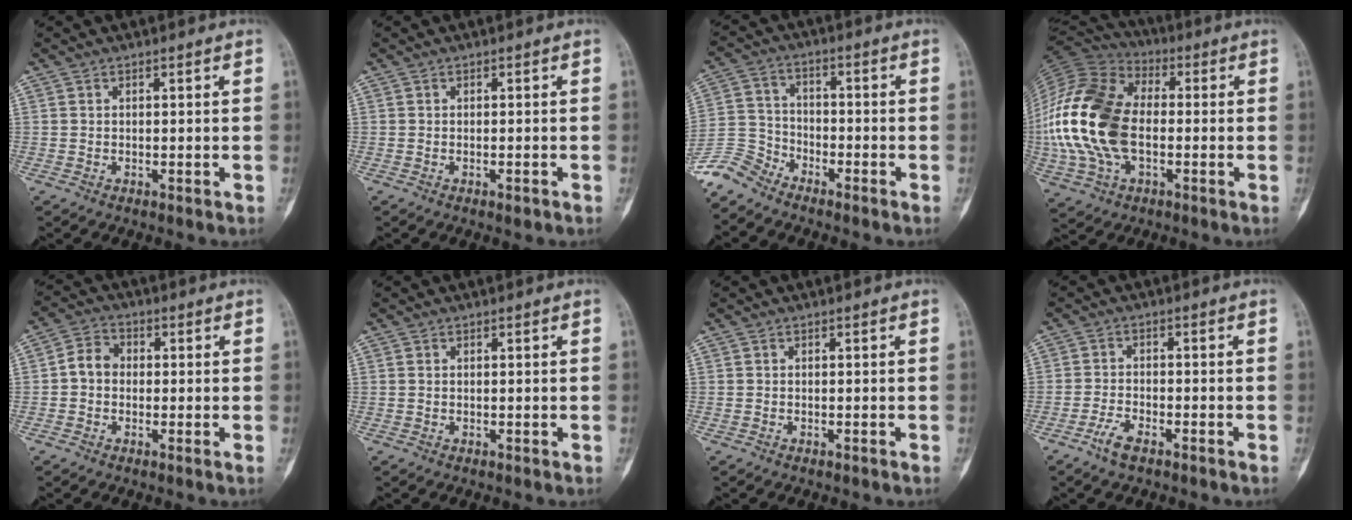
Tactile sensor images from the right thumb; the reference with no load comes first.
{"total": 0.9, "force": [-0.6, 0.2, 0.7], "torque": [-0.012, 0.003, -0.004]}
{"total": 7.0, "force": [-6.4, 2.5, 1.0], "torque": [-0.023, 0.032, -0.139]}
{"total": 20.9, "force": [-1.6, 13.4, 15.9], "torque": [-0.326, 0.016, -0.032]}
{"total": 4.5, "force": [-0.5, 3.4, 2.9], "torque": [-0.040, 0.011, -0.024]}
{"total": 0.0}
{"total": 0.0}
{"total": 3.8, "force": [-2.6, 1.1, 2.4], "torque": [-0.058, 0.016, -0.050]}